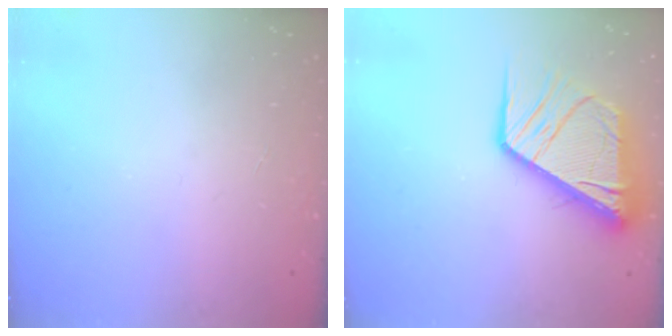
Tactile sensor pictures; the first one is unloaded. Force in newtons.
{"total": 15.9, "press": 15.7, "slide": 1.8}